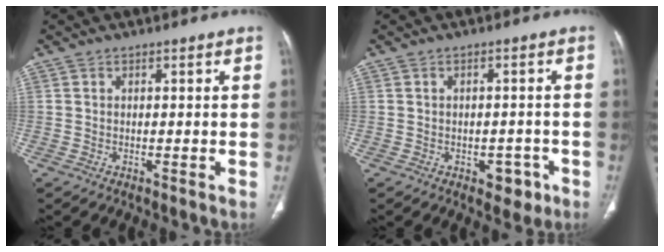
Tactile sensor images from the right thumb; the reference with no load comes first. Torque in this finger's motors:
{"motor_torque": [0.06, 0.19, -0.18, -0.07, -0.01]}